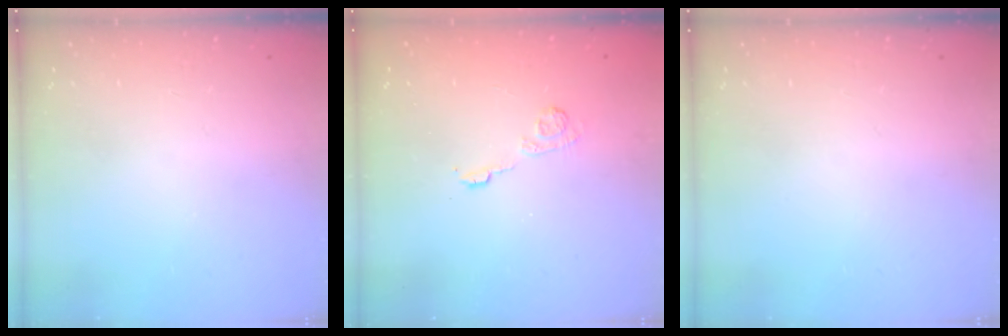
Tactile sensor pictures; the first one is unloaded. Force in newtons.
{"total": 4.0, "press": 3.8, "slide": 1.2}
{"total": 0.0}